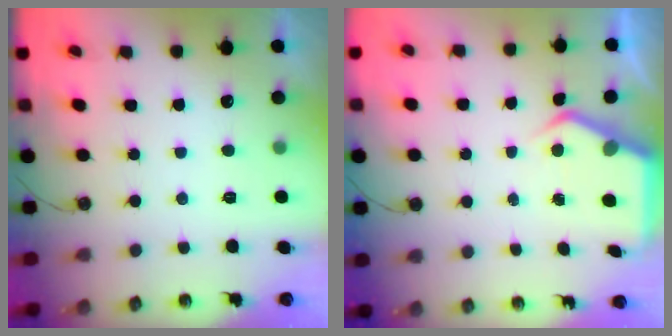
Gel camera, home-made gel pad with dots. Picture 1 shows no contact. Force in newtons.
{"total": 4.7, "press": 4.6, "slide": 0.4}